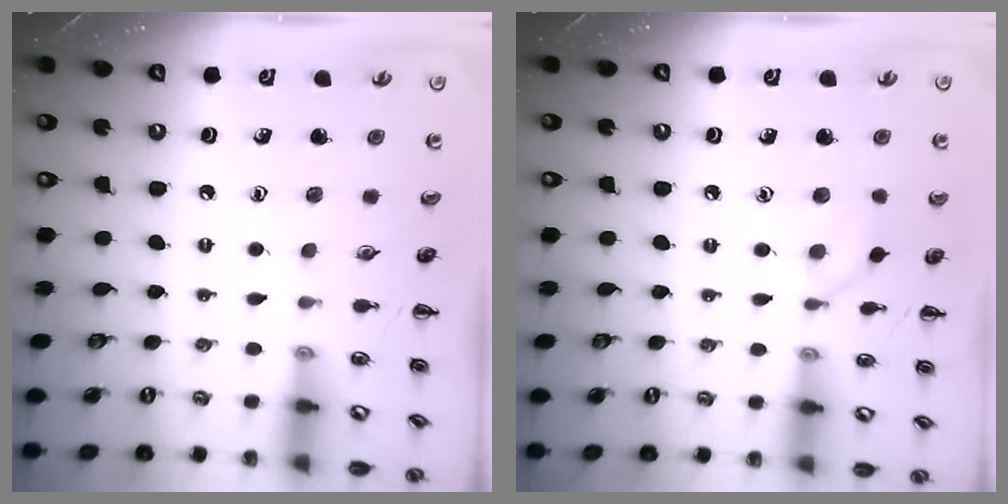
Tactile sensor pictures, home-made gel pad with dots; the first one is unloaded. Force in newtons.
{"total": 5.8, "press": 5.6, "slide": 1.6}